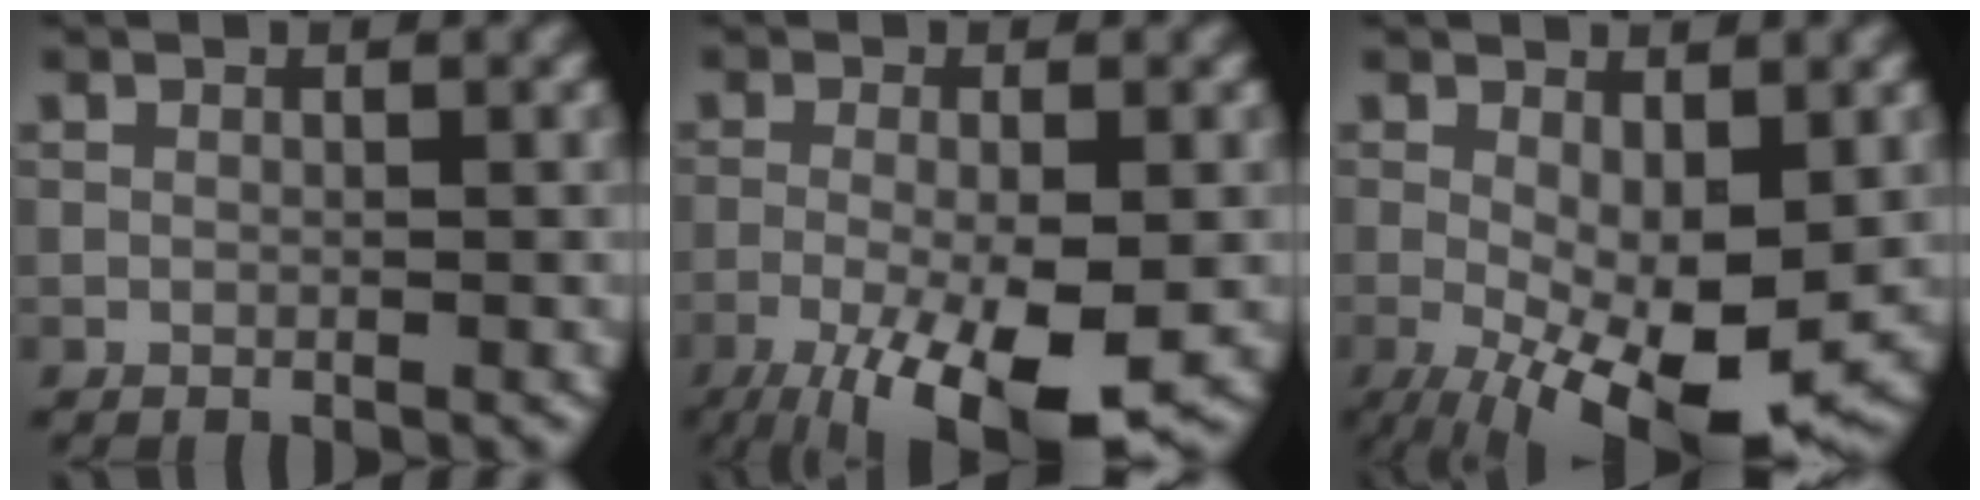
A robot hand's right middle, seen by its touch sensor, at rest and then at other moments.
{"total": 9.4, "force": [-4.3, 2.5, 8.0], "torque": [-0.143, -0.017, -0.066]}
{"total": 10.5, "force": [-2.9, 4.0, 9.3], "torque": [-0.165, -0.020, -0.039]}